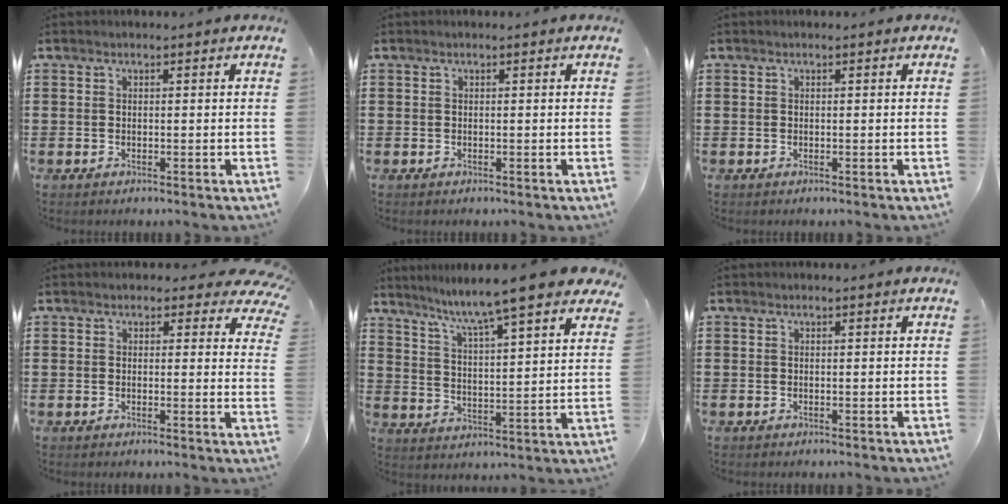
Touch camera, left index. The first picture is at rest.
{"total": 0.0}
{"total": 0.0}
{"total": 2.6, "force": [1.9, 1.2, 1.3], "torque": [-0.017, -0.004, 0.029]}
{"total": 7.0, "force": [6.1, -0.9, 3.3], "torque": [-0.091, -0.043, 0.095]}
{"total": 0.0}